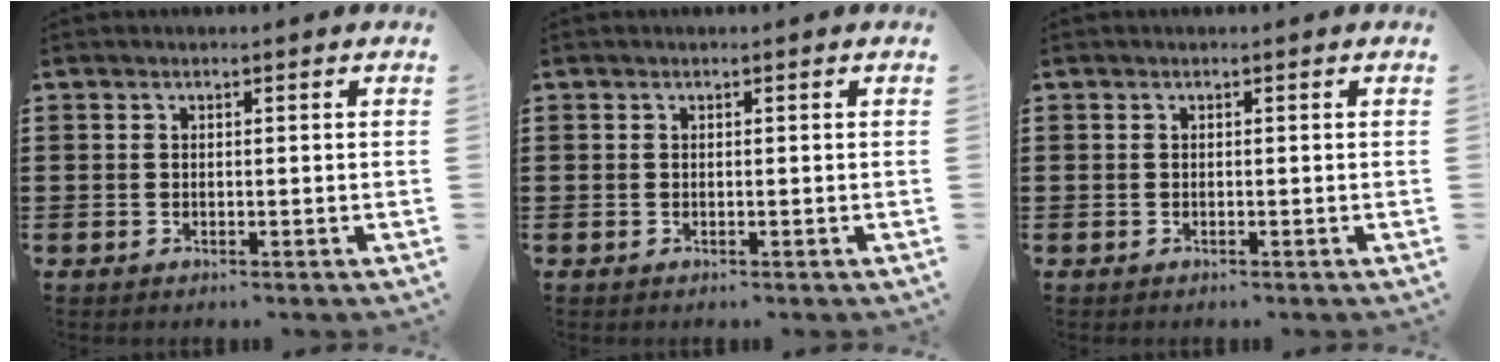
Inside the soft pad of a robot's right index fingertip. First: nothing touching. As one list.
[{"total": 0.0}, {"total": 0.0}]